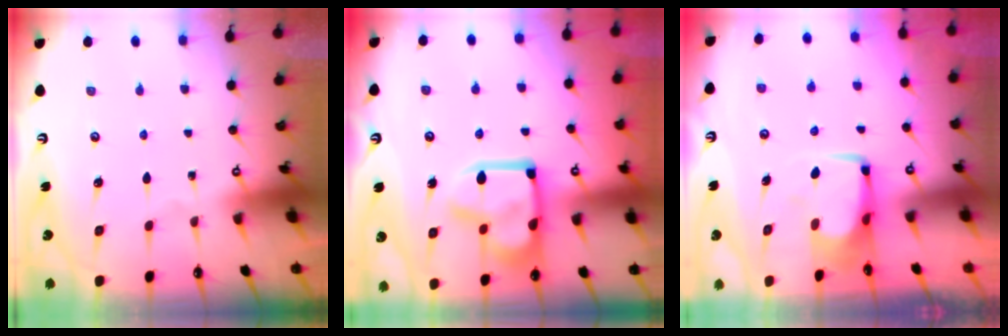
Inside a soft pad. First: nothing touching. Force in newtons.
{"total": 16.5, "press": 16.4, "slide": 1.7}
{"total": 1.0, "press": 0.8, "slide": 0.7}